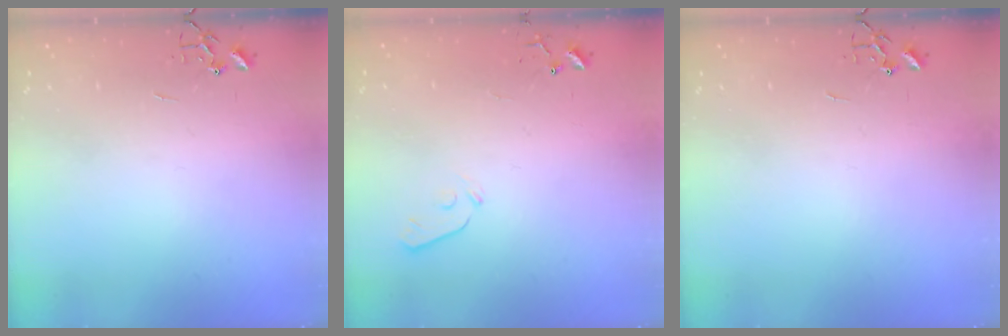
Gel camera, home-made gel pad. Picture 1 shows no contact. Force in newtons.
{"total": 3.6, "press": 3.6, "slide": 0.6}
{"total": 0.0}